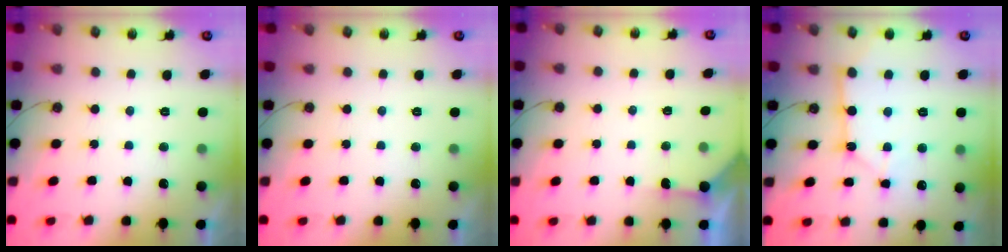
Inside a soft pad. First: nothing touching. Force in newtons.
{"total": 0.0}
{"total": 3.2, "press": 3.2, "slide": 0.4}
{"total": 7.3, "press": 7.3, "slide": 0.7}